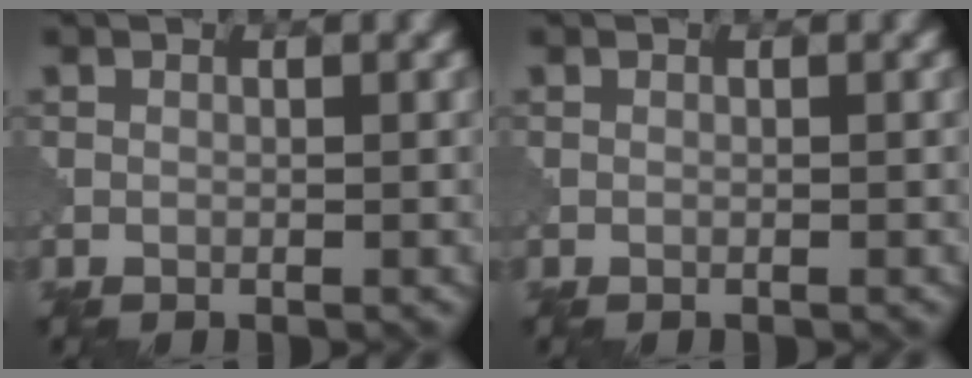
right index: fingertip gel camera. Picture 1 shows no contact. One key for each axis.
{"total": 0.0}